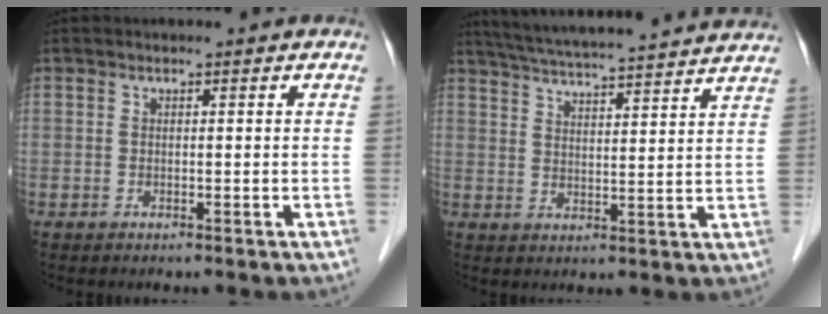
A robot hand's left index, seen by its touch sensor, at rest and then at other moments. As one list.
[{"total": 20.9, "force": [19.2, 0.3, 8.3], "torque": [-0.145, 0.014, 0.261]}]